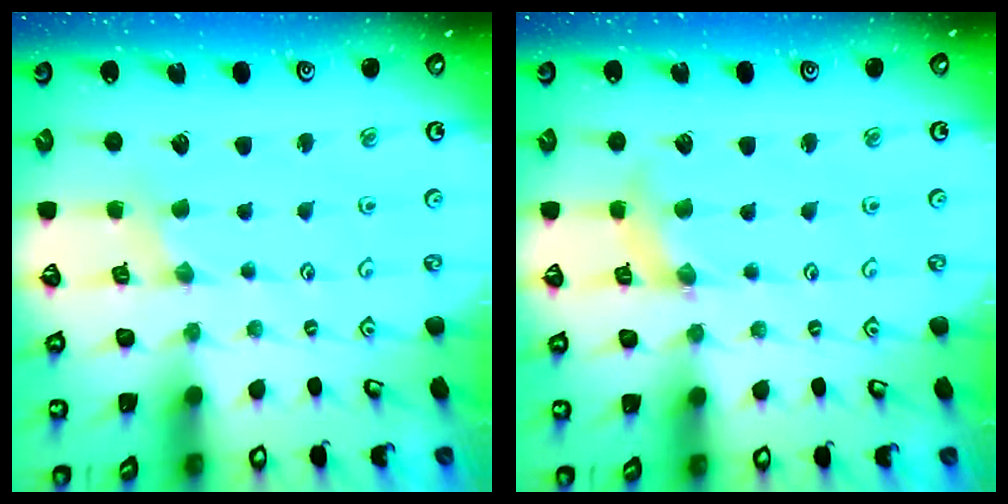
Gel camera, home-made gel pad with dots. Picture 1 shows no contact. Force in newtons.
{"total": 2.4, "press": 2.3, "slide": 0.4}